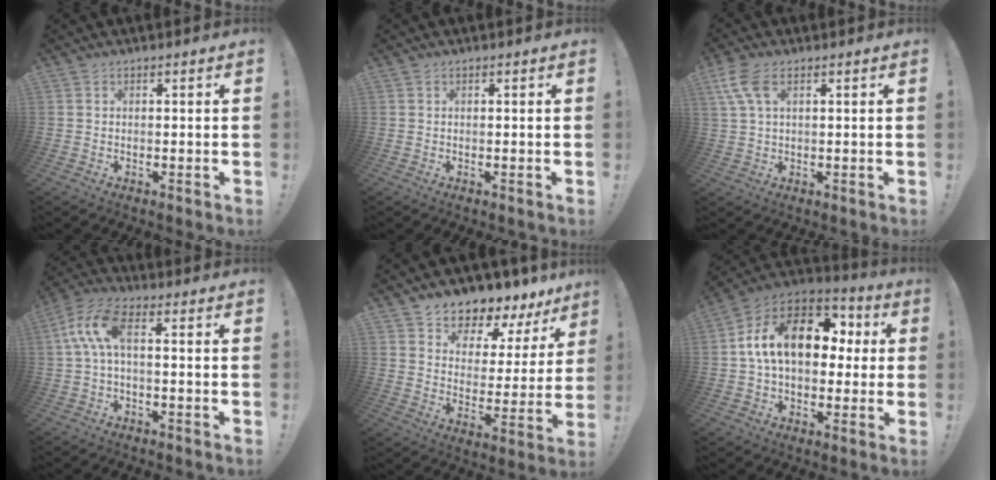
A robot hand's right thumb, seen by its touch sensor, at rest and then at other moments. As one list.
[{"total": 0.0}, {"total": 8.0, "force": [3.3, 4.2, 5.9], "torque": [-0.133, 0.001, 0.066]}, {"total": 9.2, "force": [0.8, 3.4, 8.5], "torque": [-0.177, 0.003, 0.018]}, {"total": 6.2, "force": [5.5, 2.4, 1.6], "torque": [-0.023, -0.064, 0.097]}, {"total": 18.9, "force": [3.9, 12.1, 14.1], "torque": [-0.234, 0.003, 0.069]}]